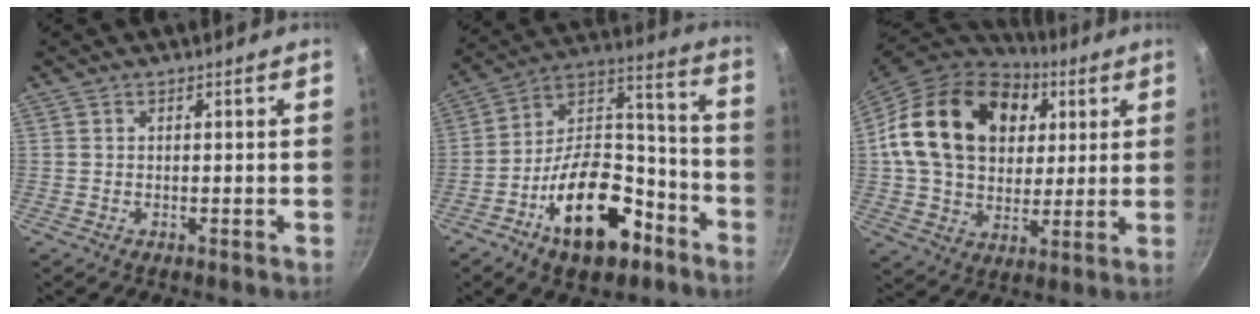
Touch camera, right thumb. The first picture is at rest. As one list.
[{"total": 21.6, "force": [-10.6, 11.8, 14.6], "torque": [-0.193, 0.091, -0.165]}, {"total": 23.8, "force": [6.5, 17.6, 14.7], "torque": [-0.233, 0.006, 0.108]}]